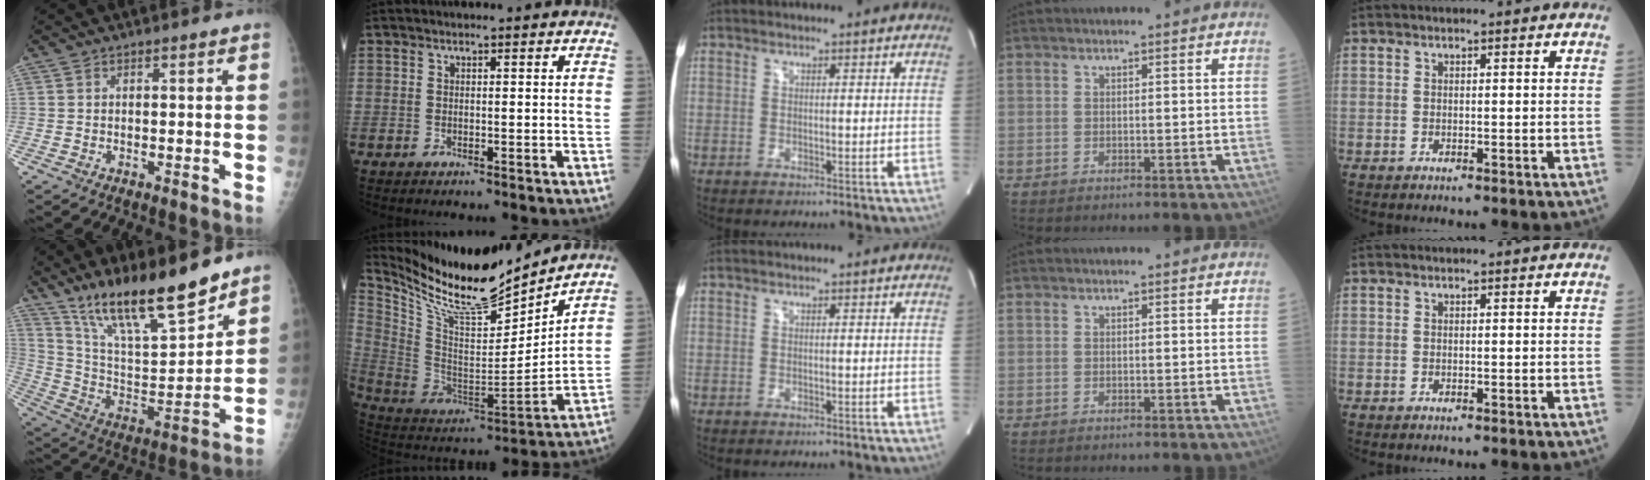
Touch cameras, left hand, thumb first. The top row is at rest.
{"thumb": {"total": 21.0, "force": [16.0, 4.6, 12.8], "torque": [-0.189, -0.081, 0.288]}, "index": {"total": 18.1, "force": [16.4, 1.5, 7.4], "torque": [-0.158, -0.026, 0.299]}}